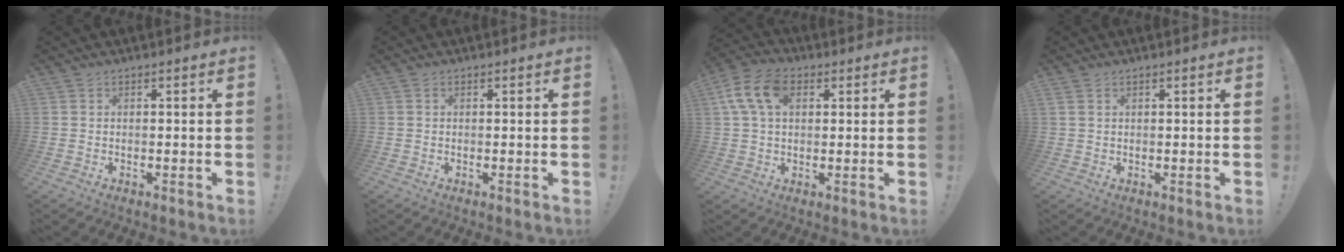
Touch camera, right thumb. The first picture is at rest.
{"total": 0.0}
{"total": 12.4, "force": [3.8, 7.9, 8.8], "torque": [-0.168, 0.007, 0.075]}
{"total": 1.5, "force": [0.9, 0.7, 1.0], "torque": [-0.022, 0.003, 0.017]}